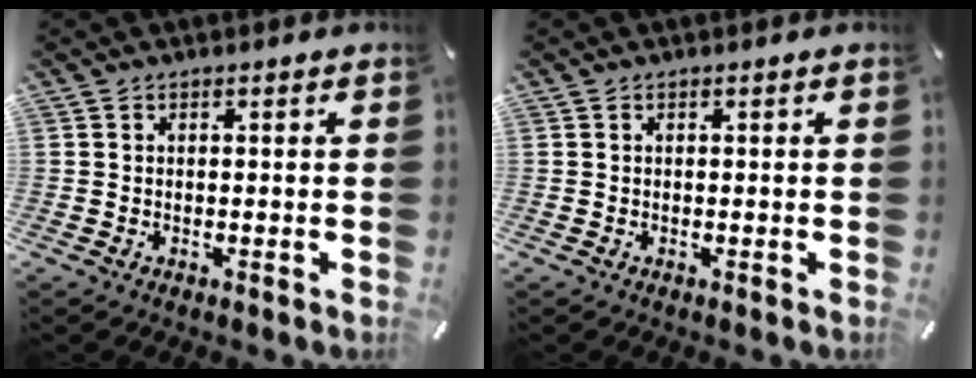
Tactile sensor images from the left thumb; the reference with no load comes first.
{"total": 0.0}